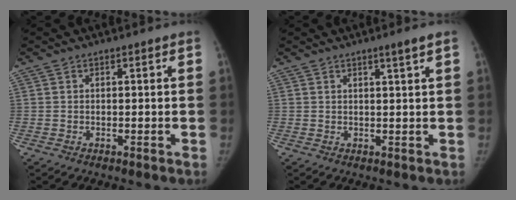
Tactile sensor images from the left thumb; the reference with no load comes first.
{"total": 2.4, "force": [1.4, -0.4, 1.9], "torque": [-0.031, -0.010, 0.024]}